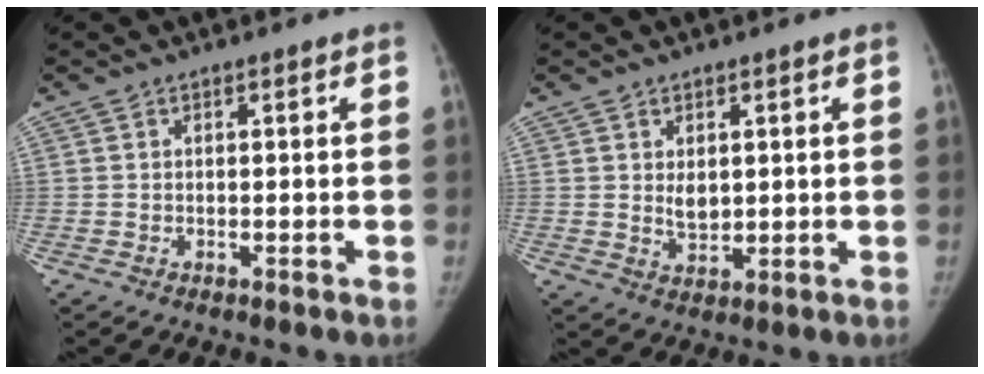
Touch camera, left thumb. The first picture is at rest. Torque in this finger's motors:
{"motor_torque": [0.00, 0.00, 0.08, -0.05, 0.07]}